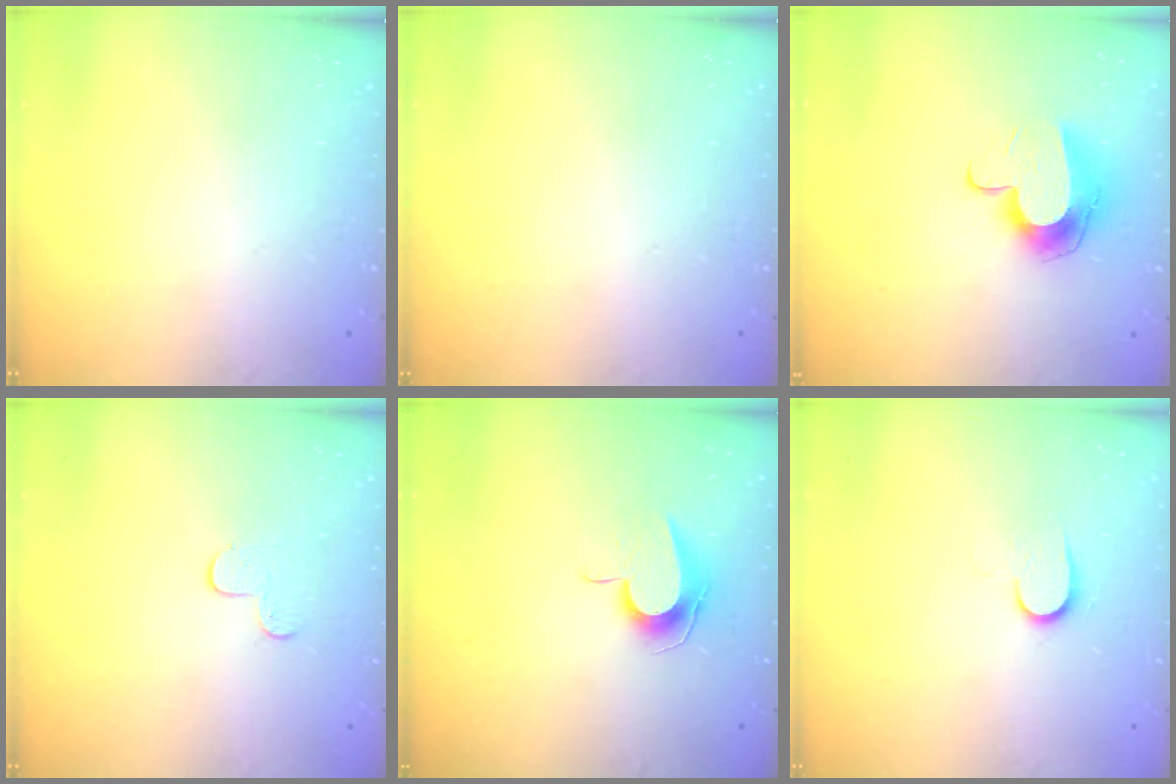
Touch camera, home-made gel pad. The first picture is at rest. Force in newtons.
{"total": 0.0}
{"total": 11.5, "press": 11.5, "slide": 0.4}
{"total": 3.7, "press": 3.7, "slide": 0.4}
{"total": 8.4, "press": 8.3, "slide": 0.7}
{"total": 6.4, "press": 6.3, "slide": 0.7}